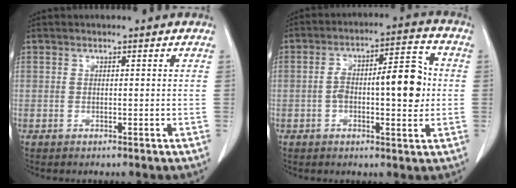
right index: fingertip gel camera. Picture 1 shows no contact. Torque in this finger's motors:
{"motor_torque": [0.82, 0.53, 0.26, 0.10]}